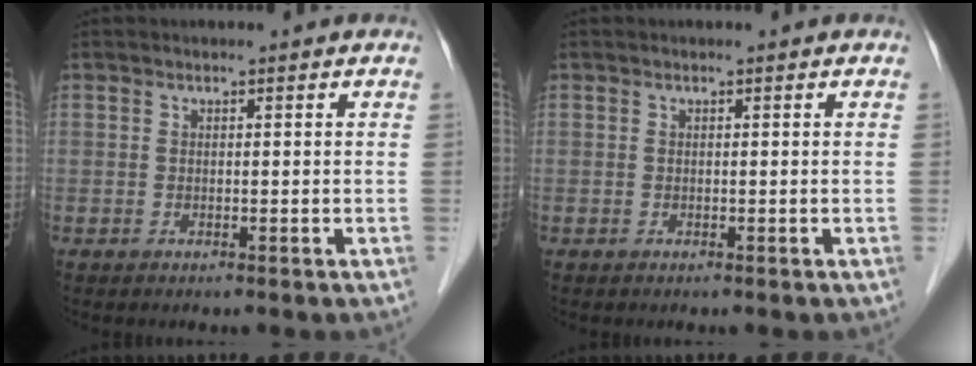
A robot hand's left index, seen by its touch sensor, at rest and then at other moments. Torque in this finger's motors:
{"motor_torque": [0.00, 0.00, 0.01, 0.00]}